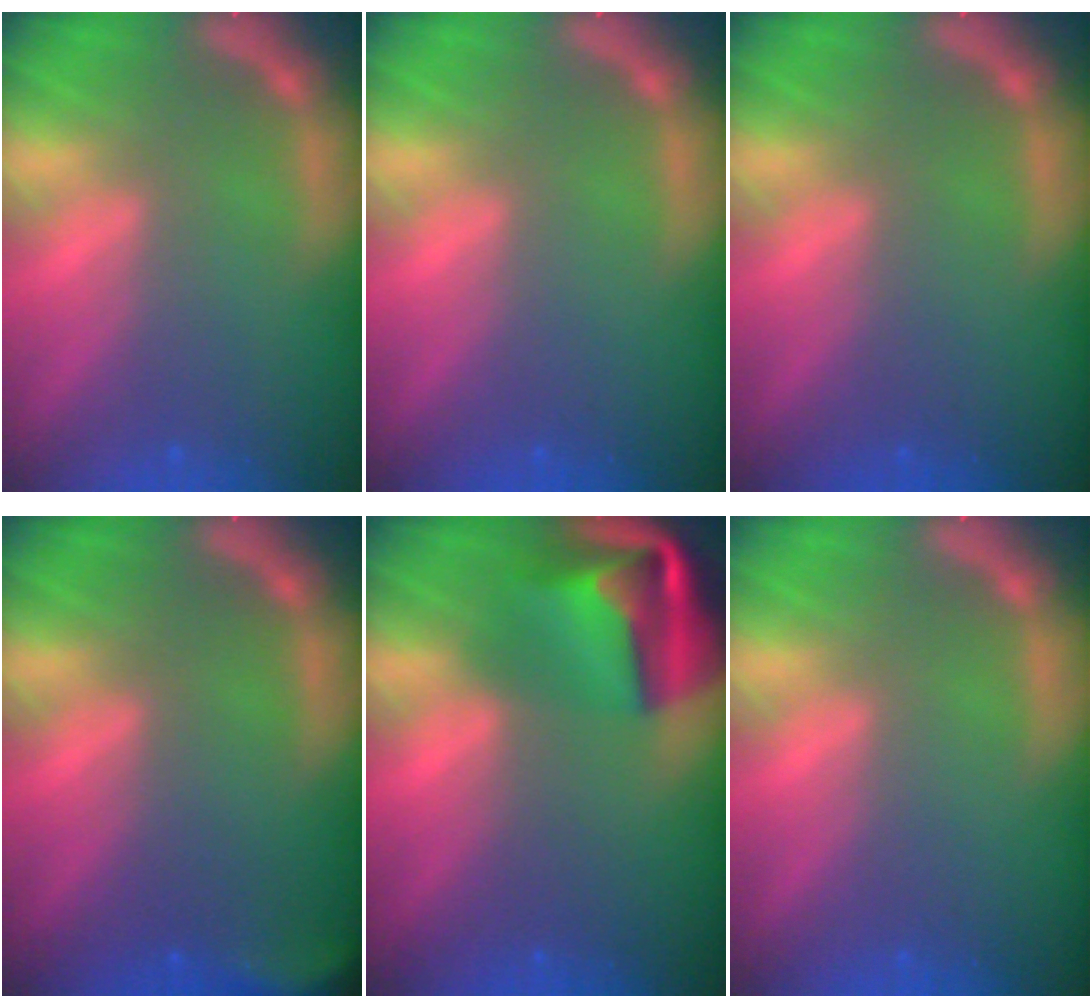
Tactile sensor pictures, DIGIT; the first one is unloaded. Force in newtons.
{"total": 0.0}
{"total": 0.0}
{"total": 4.0}
{"total": 8.9}
{"total": 0.0}